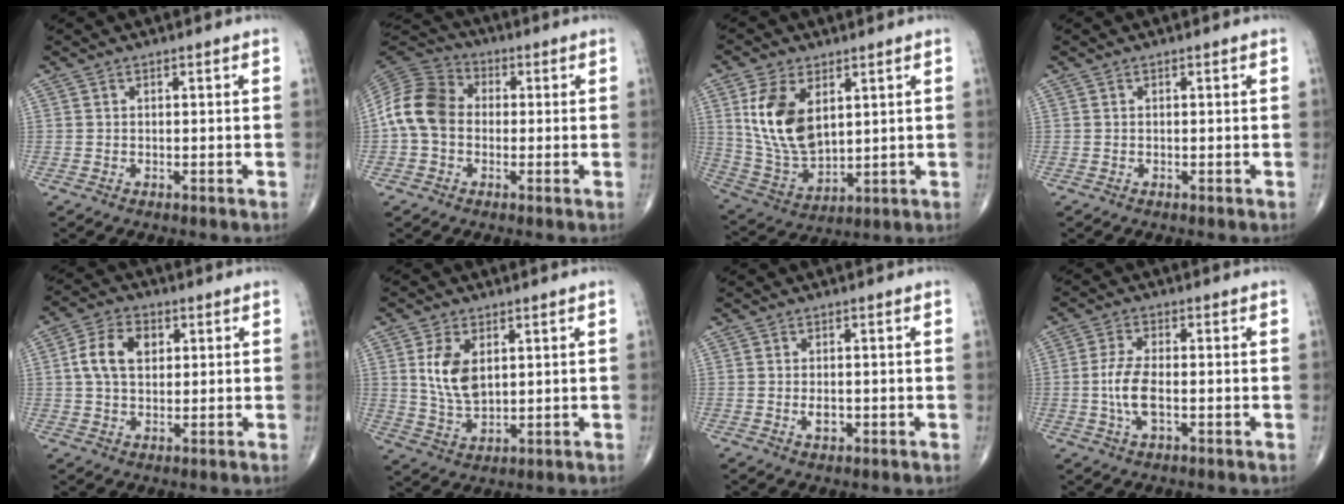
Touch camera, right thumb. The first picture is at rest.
{"total": 11.1, "force": [-0.6, 8.7, 6.8], "torque": [-0.126, 0.034, -0.024]}
{"total": 14.4, "force": [4.4, 8.3, 10.9], "torque": [-0.202, -0.022, 0.101]}
{"total": 0.0}
{"total": 8.4, "force": [1.8, 5.6, 5.9], "torque": [-0.104, 0.009, 0.030]}
{"total": 8.3, "force": [2.3, 4.8, 6.4], "torque": [-0.115, -0.014, 0.054]}
{"total": 2.3, "force": [-0.4, 1.3, 1.8], "torque": [-0.029, -0.001, -0.004]}
{"total": 6.3, "force": [-0.9, 2.7, 5.7], "torque": [-0.124, 0.002, -0.020]}